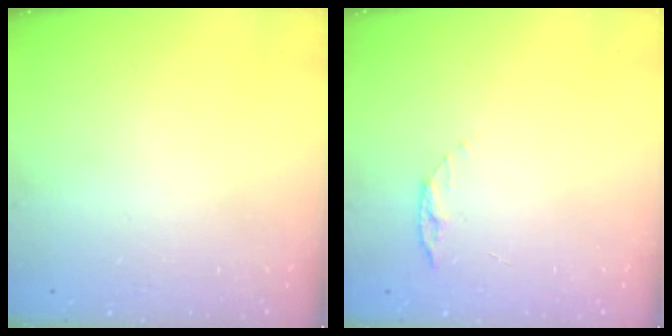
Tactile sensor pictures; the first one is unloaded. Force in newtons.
{"total": 4.9, "press": 4.8, "slide": 0.5}